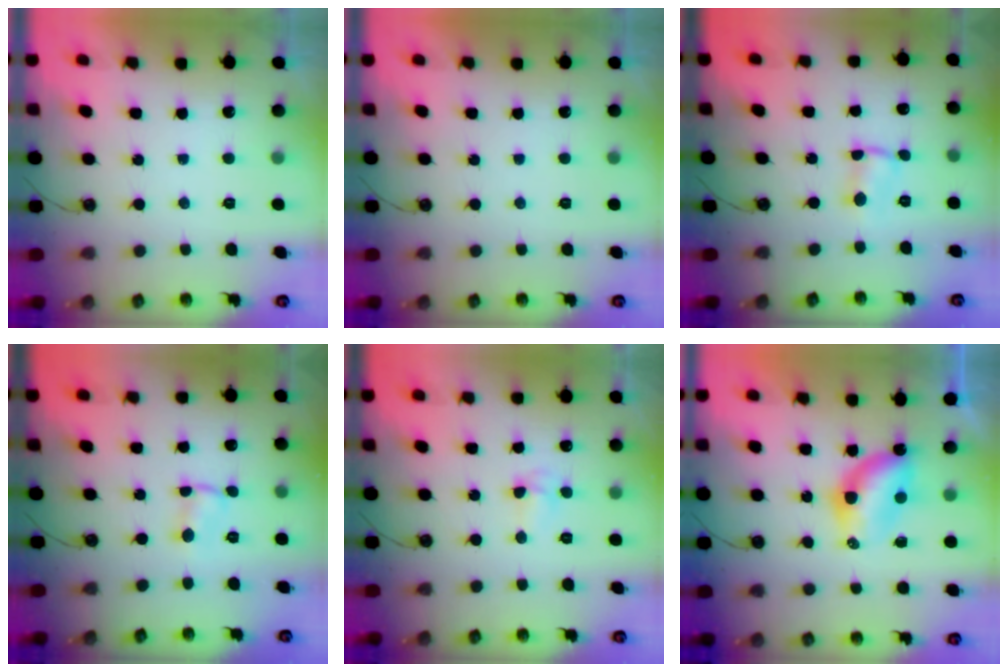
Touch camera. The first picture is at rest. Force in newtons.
{"total": 0.0}
{"total": 1.3, "press": 1.3, "slide": 0.5}
{"total": 1.1, "press": 1.1, "slide": 0.2}
{"total": 4.3, "press": 4.2, "slide": 0.6}
{"total": 6.4, "press": 6.4, "slide": 0.2}